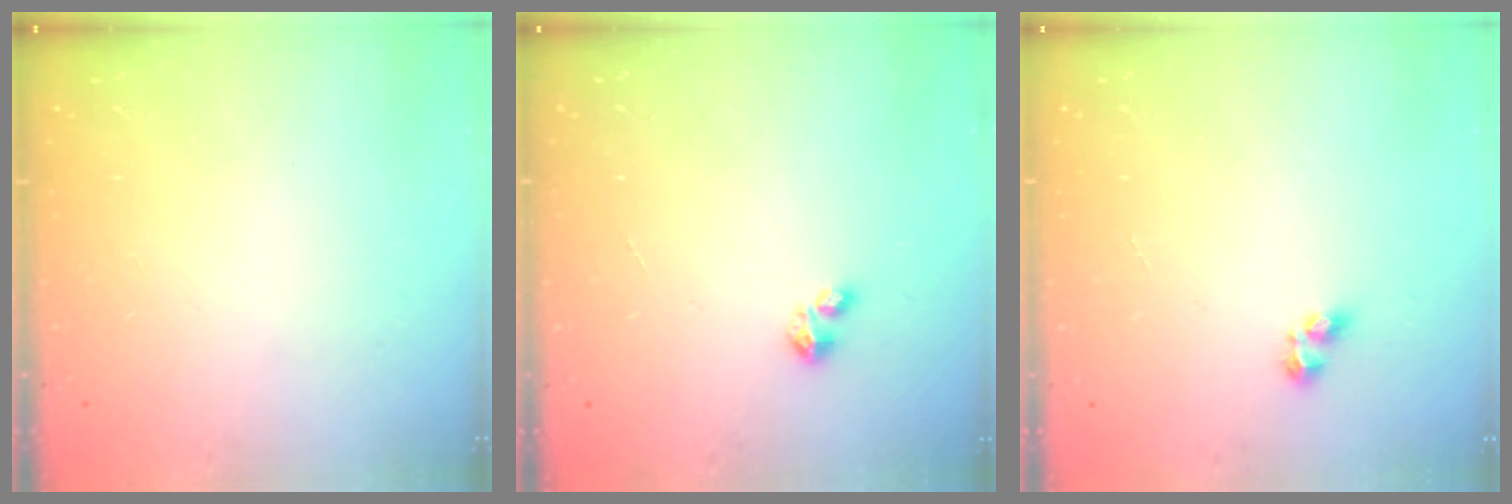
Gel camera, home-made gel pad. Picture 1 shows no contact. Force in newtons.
{"total": 2.7, "press": 2.7, "slide": 0.4}
{"total": 4.0, "press": 3.9, "slide": 0.5}